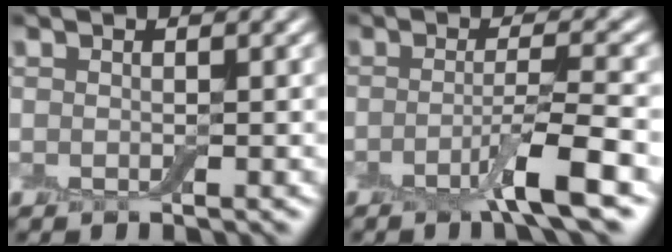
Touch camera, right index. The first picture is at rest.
{"total": 4.5, "force": [-2.0, 0.4, 4.0], "torque": [-0.063, 0.002, -0.050]}